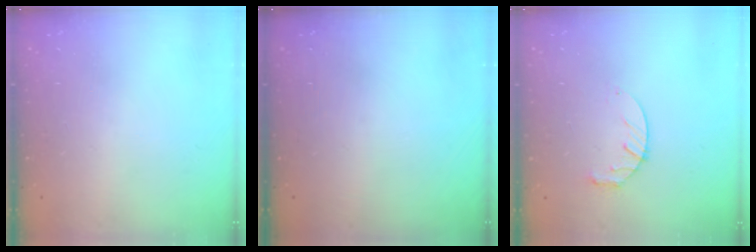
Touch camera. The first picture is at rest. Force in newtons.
{"total": 0.0}
{"total": 6.8, "press": 6.8, "slide": 0.8}